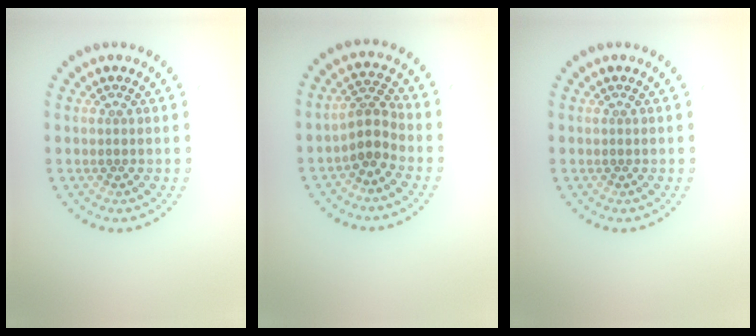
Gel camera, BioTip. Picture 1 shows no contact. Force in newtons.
{"total": 2.5, "press": 2.0, "slide": 1.6}
{"total": 0.0}